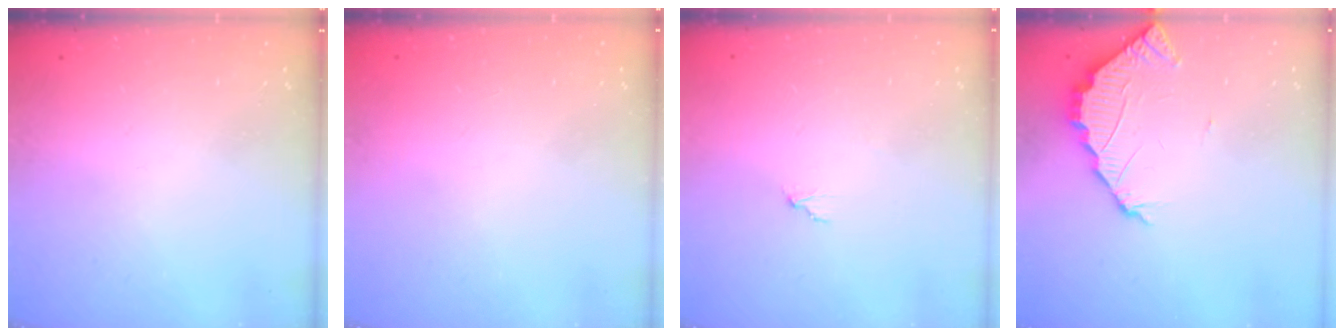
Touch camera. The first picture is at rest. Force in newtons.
{"total": 2.1, "press": 2.1, "slide": 0.1}
{"total": 2.0, "press": 2.0, "slide": 0.1}
{"total": 2.6, "press": 2.6, "slide": 0.2}